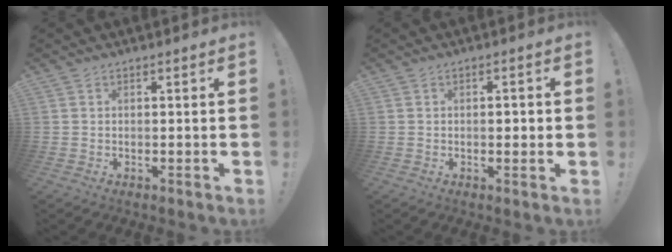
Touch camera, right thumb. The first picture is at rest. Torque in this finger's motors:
{"motor_torque": [-0.01, -0.15, 0.00, 0.03, 0.05]}